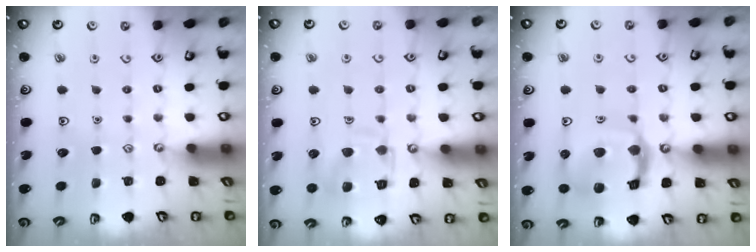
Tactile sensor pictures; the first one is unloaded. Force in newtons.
{"total": 11.8, "press": 11.7, "slide": 1.1}
{"total": 14.9, "press": 14.8, "slide": 1.6}